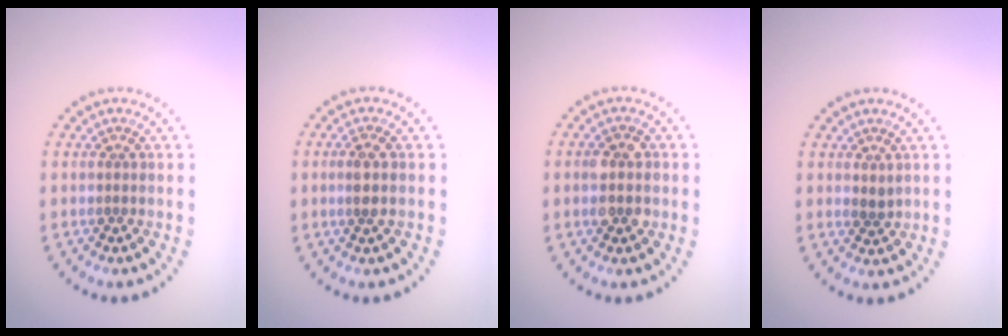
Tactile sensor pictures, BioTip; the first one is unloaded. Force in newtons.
{"total": 1.7, "press": 1.5, "slide": 0.7}
{"total": 2.6, "press": 2.6, "slide": 0.3}
{"total": 0.9, "press": 0.8, "slide": 0.4}